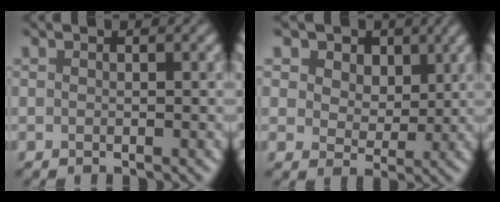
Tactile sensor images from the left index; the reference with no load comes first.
{"total": 7.4, "force": [4.2, 5.2, 3.3], "torque": [-0.075, 0.000, 0.063]}